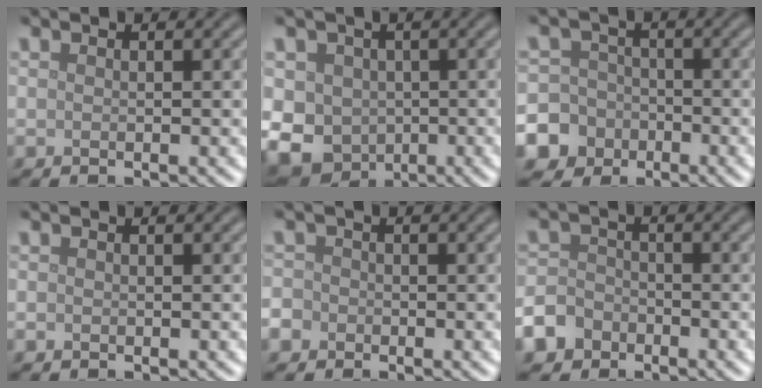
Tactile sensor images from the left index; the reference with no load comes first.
{"total": 8.7, "force": [-1.5, 7.7, 3.9], "torque": [-0.065, -0.009, -0.046]}
{"total": 9.4, "force": [-4.4, 8.2, 1.3], "torque": [-0.039, -0.025, -0.103]}
{"total": 0.0}
{"total": 2.6, "force": [-1.2, 2.1, 0.6], "torque": [-0.003, 0.002, -0.029]}
{"total": 5.1, "force": [-3.3, 3.6, 1.2], "torque": [-0.010, -0.011, -0.065]}